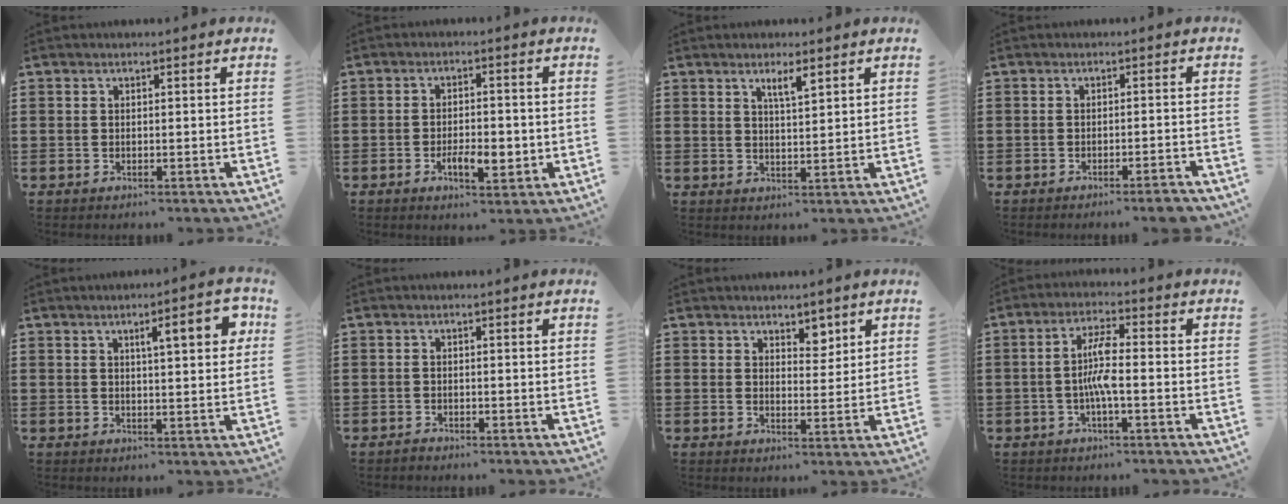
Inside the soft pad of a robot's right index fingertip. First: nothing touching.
{"total": 5.0, "force": [-1.5, 2.0, 4.3], "torque": [-0.069, 0.000, -0.027]}
{"total": 2.8, "force": [1.8, 0.5, 2.1], "torque": [-0.035, 0.000, 0.029]}
{"total": 2.3, "force": [-2.0, -0.2, 1.2], "torque": [-0.020, -0.001, -0.037]}
{"total": 6.1, "force": [2.3, 1.4, 5.4], "torque": [-0.077, -0.002, 0.029]}
{"total": 0.6, "force": [-0.6, 0.2, 0.1], "torque": [-0.003, 0.000, -0.013]}
{"total": 3.3, "force": [2.7, 1.8, 0.9], "torque": [-0.009, 0.001, 0.047]}
{"total": 5.7, "force": [-1.0, 1.1, 5.5], "torque": [-0.113, 0.002, -0.025]}